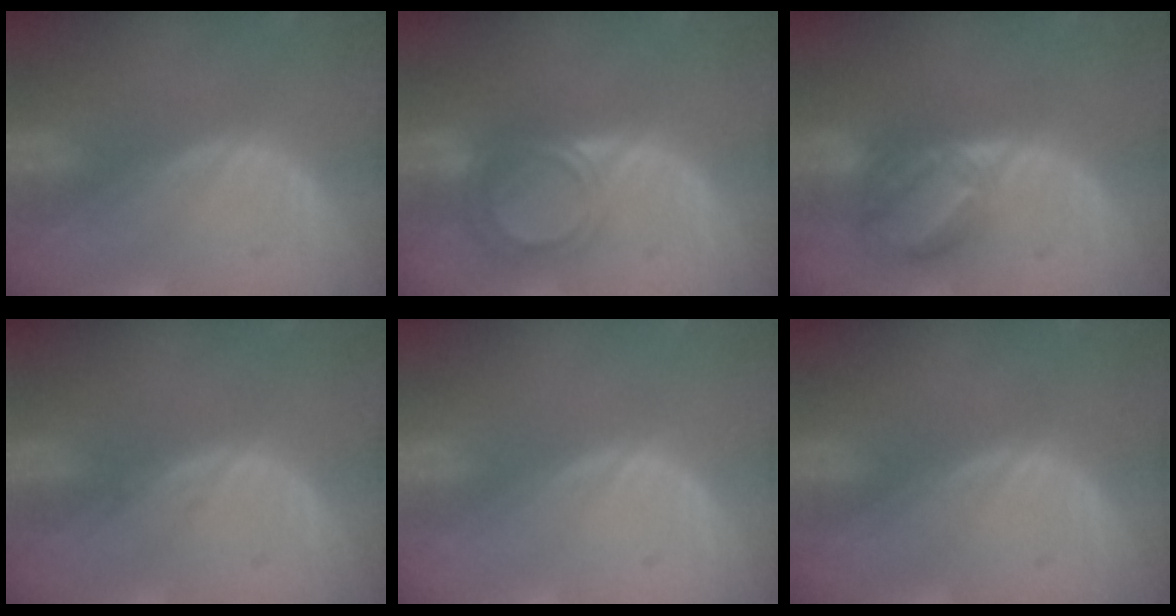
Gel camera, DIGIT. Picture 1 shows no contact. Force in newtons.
{"total": 6.3, "press": 5.4, "slide": 3.3}
{"total": 6.6, "press": 6.2, "slide": 2.2}
{"total": 0.6, "press": 0.5, "slide": 0.1}
{"total": 0.0}
{"total": 0.0}